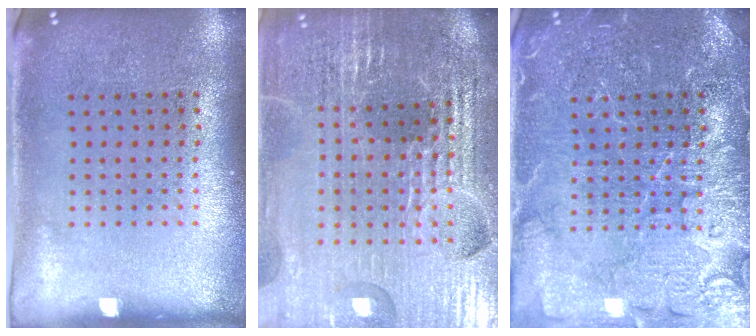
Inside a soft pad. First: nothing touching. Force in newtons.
{"total": 5.2, "press": 4.8, "slide": 2.0}
{"total": 4.1, "press": 4.1, "slide": 0.6}